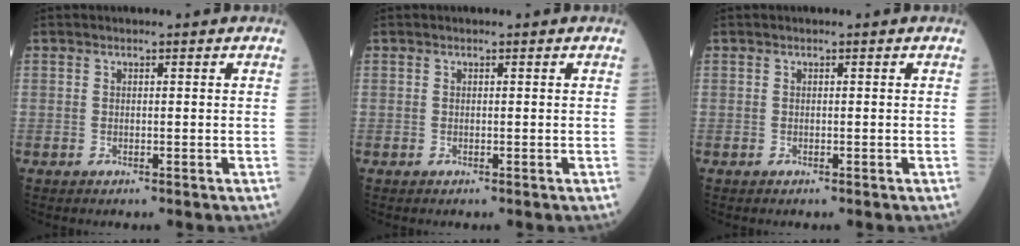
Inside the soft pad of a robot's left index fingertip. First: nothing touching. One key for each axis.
{"total": 0.0}
{"total": 0.0}